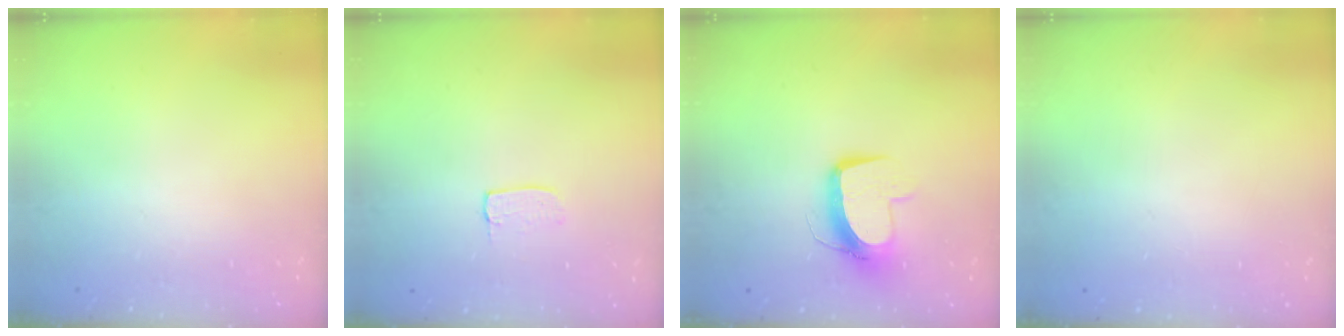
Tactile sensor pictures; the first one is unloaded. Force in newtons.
{"total": 3.4, "press": 3.4, "slide": 0.1}
{"total": 10.7, "press": 10.6, "slide": 1.1}
{"total": 0.0}